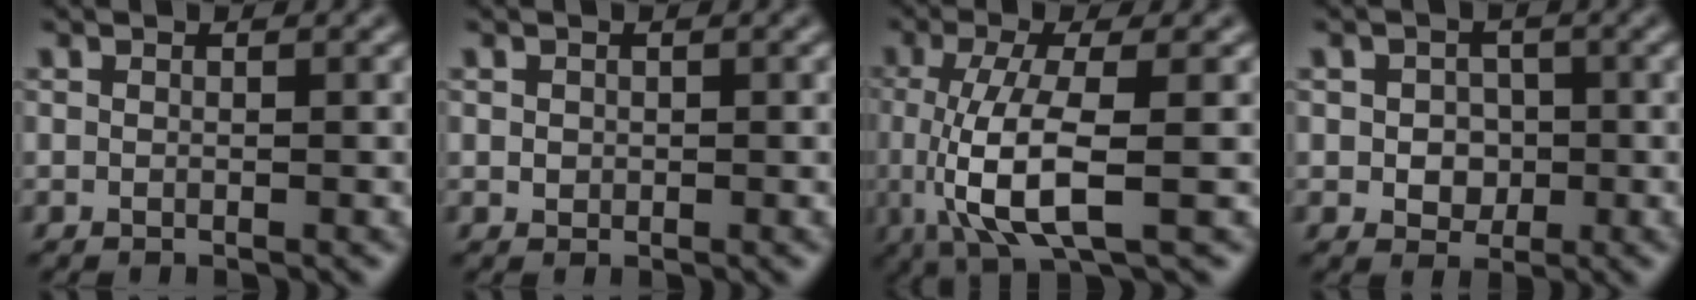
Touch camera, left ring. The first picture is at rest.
{"total": 0.7, "force": [0.2, 0.6, 0.1], "torque": [0.001, -0.002, 0.003]}
{"total": 6.9, "force": [-0.8, 1.9, 6.6], "torque": [-0.135, -0.013, -0.011]}
{"total": 2.6, "force": [-0.1, 2.2, 1.4], "torque": [-0.014, -0.003, -0.008]}